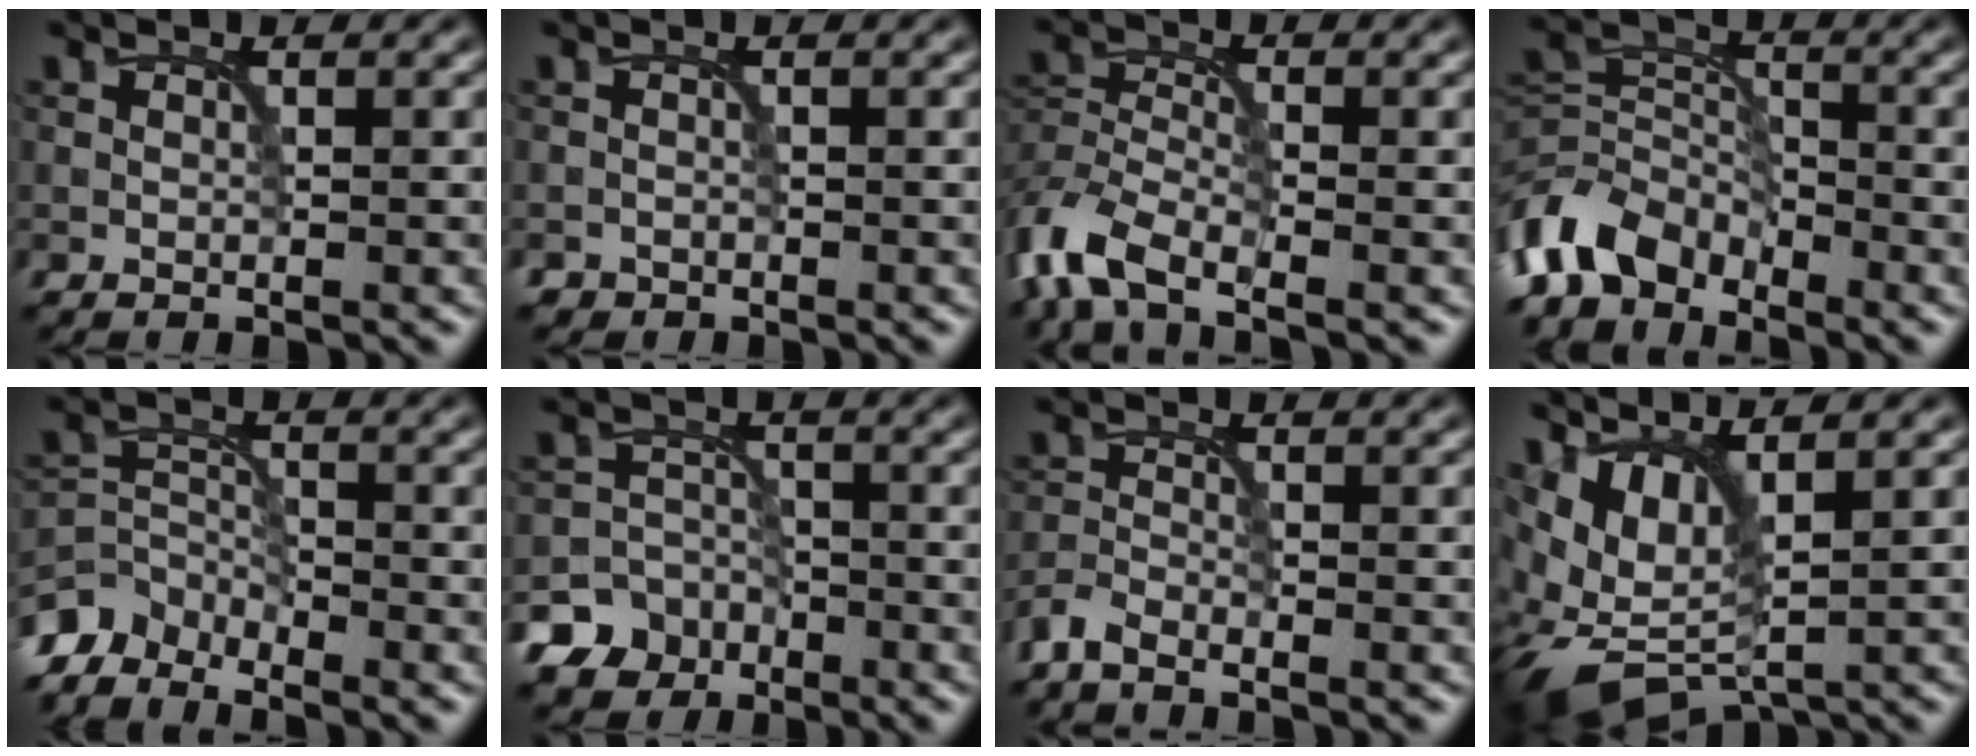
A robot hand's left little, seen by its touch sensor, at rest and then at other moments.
{"total": 0.6, "force": [-0.4, -0.2, -0.4], "torque": [0.010, 0.000, -0.011]}
{"total": 6.3, "force": [-4.2, 2.6, 3.8], "torque": [-0.085, -0.005, -0.098]}
{"total": 5.9, "force": [-4.4, 3.0, 2.6], "torque": [-0.050, 0.000, -0.101]}
{"total": 3.9, "force": [-3.7, 1.3, 0.6], "torque": [-0.011, -0.004, -0.085]}
{"total": 6.3, "force": [-4.3, 4.6, 0.7], "torque": [0.002, -0.010, -0.088]}
{"total": 2.1, "force": [-1.9, 0.4, 0.8], "torque": [-0.022, -0.003, -0.049]}
{"total": 8.5, "force": [0.0, 4.3, 7.4], "torque": [-0.154, 0.005, -0.005]}